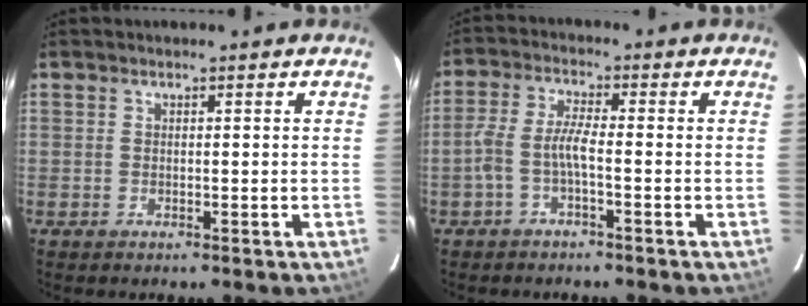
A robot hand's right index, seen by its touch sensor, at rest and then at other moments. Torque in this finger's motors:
{"motor_torque": [0.62, -0.36, 0.45, 0.12]}